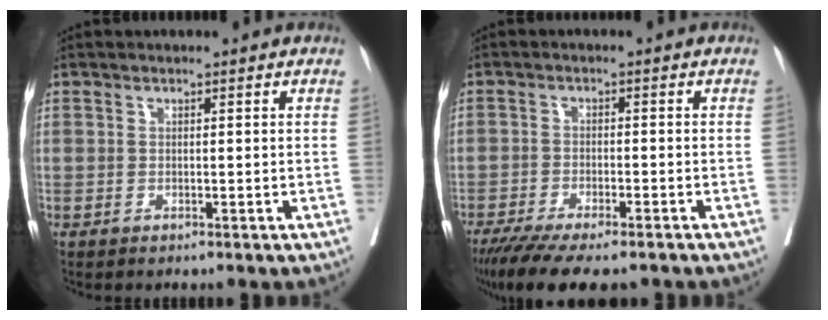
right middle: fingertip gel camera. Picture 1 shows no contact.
{"total": 12.4, "force": [-10.0, 2.6, 6.9], "torque": [-0.118, -0.023, -0.155]}